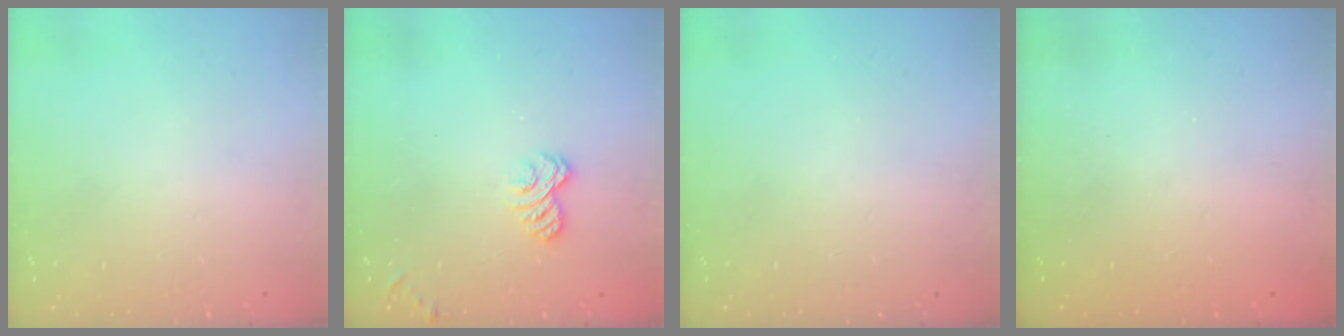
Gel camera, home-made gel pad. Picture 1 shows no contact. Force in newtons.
{"total": 3.4, "press": 3.2, "slide": 1.1}
{"total": 0.0}
{"total": 2.3, "press": 2.2, "slide": 0.8}